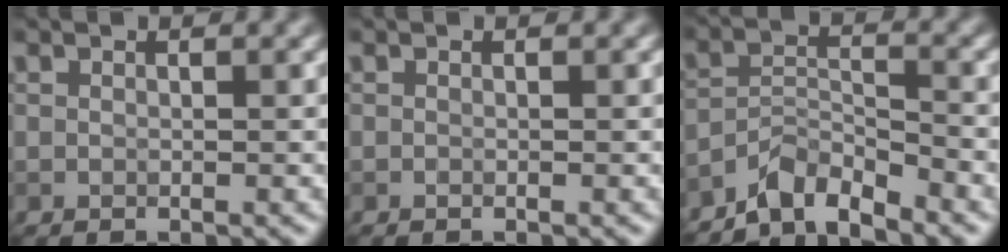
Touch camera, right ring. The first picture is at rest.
{"total": 0.0}
{"total": 3.8, "force": [-3.5, 0.9, 1.3], "torque": [-0.021, 0.004, -0.075]}